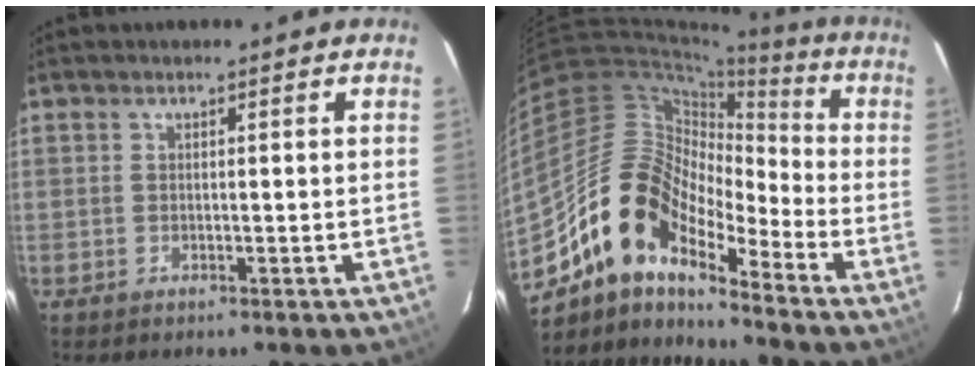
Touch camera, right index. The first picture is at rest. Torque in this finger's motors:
{"motor_torque": [0.68, -0.78, 1.04, 0.21]}